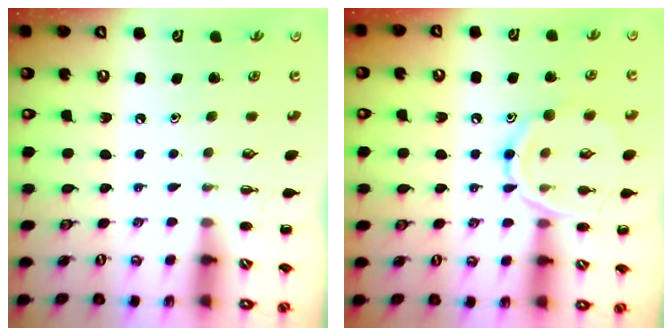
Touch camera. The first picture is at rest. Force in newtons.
{"total": 13.1, "press": 13.1, "slide": 0.8}